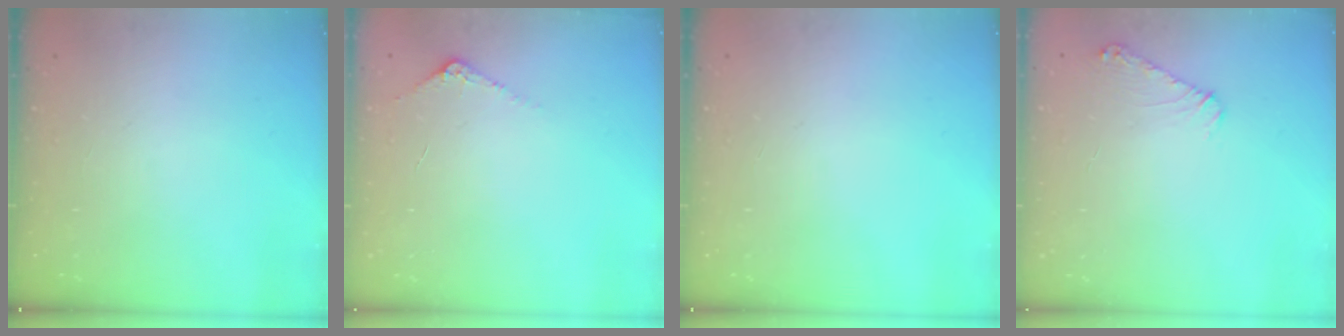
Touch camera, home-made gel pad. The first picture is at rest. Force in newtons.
{"total": 6.0, "press": 5.9, "slide": 0.7}
{"total": 0.0}
{"total": 6.4, "press": 6.4, "slide": 0.7}